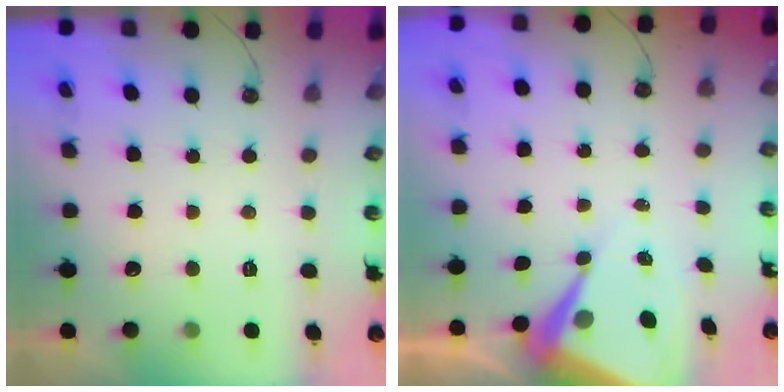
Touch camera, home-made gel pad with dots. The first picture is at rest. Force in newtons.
{"total": 10.5, "press": 10.5, "slide": 0.7}